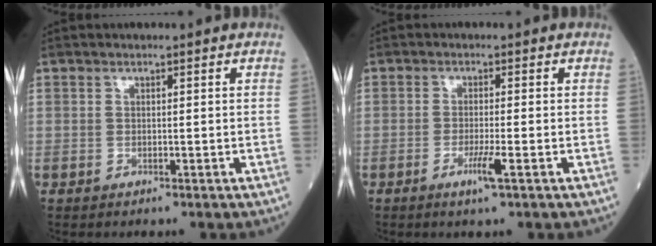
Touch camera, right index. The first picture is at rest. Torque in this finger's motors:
{"motor_torque": [0.54, -0.10, 0.23, 0.07]}